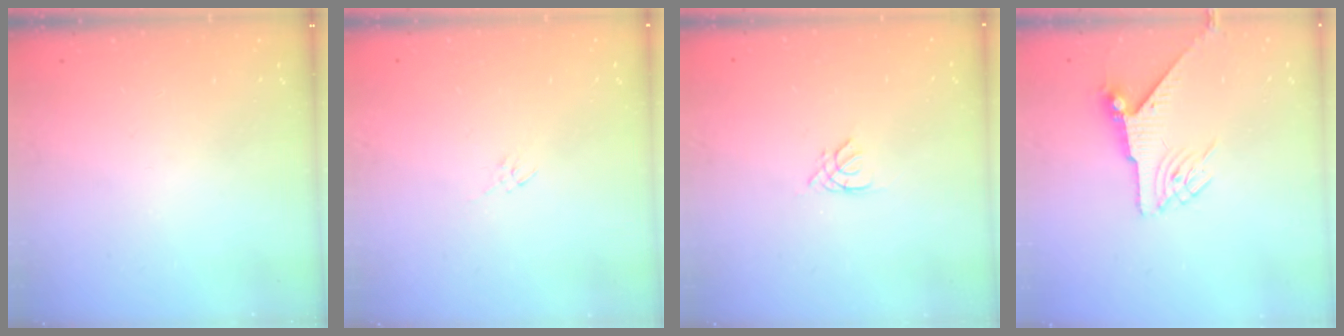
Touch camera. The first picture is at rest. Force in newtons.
{"total": 2.7, "press": 2.5, "slide": 0.9}
{"total": 1.3, "press": 1.3, "slide": 0.3}
{"total": 6.4, "press": 6.4, "slide": 0.1}